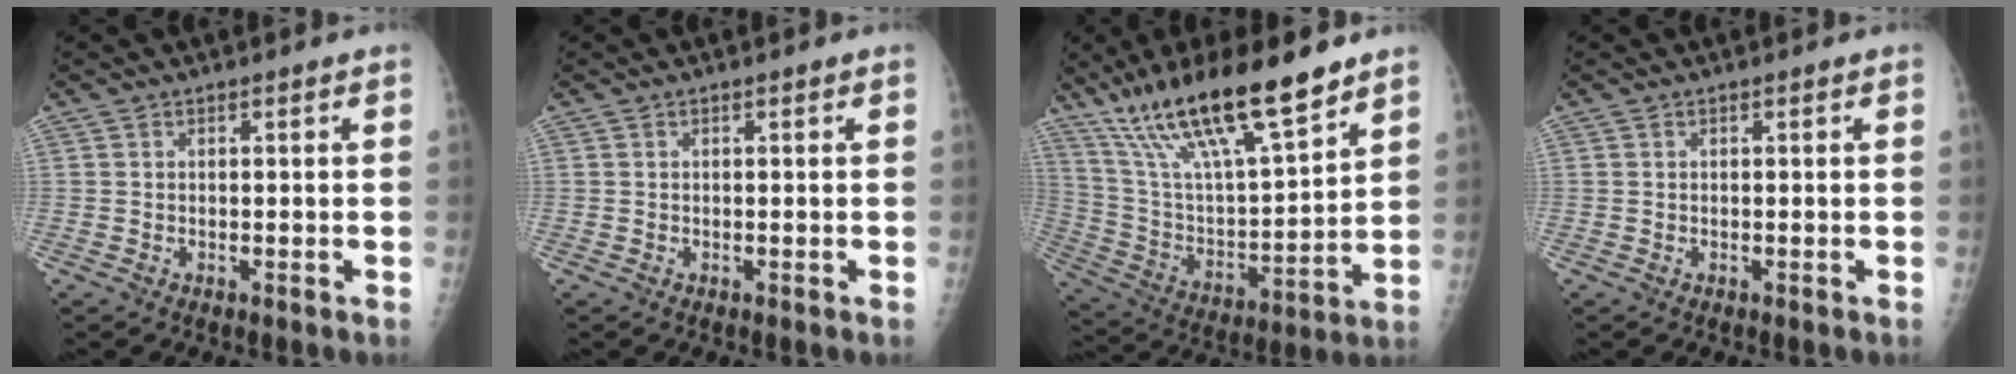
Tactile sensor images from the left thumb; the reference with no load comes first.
{"total": 0.0}
{"total": 22.8, "force": [15.9, 4.6, 15.7], "torque": [-0.268, -0.052, 0.291]}
{"total": 0.0}